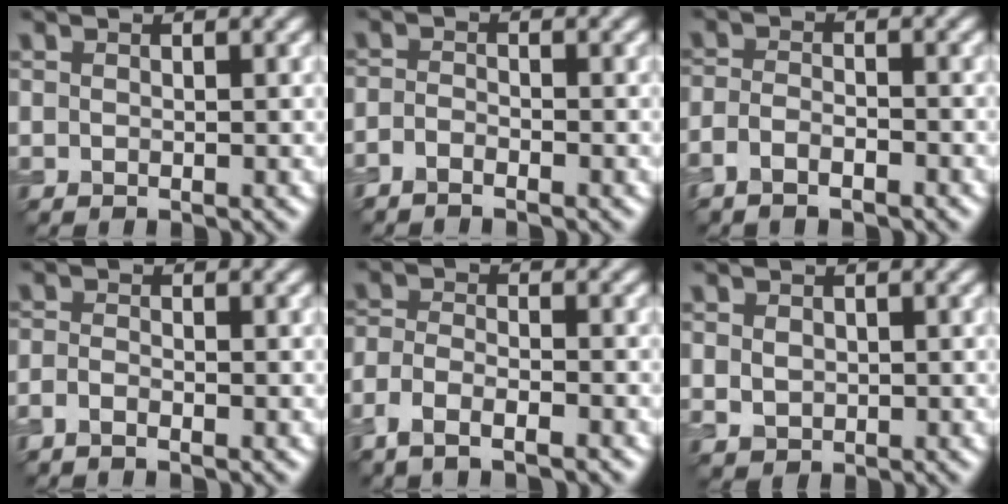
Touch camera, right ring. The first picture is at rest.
{"total": 1.3, "force": [-1.3, 0.1, 0.2], "torque": [-0.007, -0.002, -0.031]}
{"total": 2.4, "force": [-1.9, 0.8, 1.2], "torque": [-0.024, -0.003, -0.041]}
{"total": 1.2, "force": [-1.1, 0.1, 0.4], "torque": [-0.011, -0.003, -0.029]}
{"total": 3.5, "force": [-2.8, 1.0, 1.8], "torque": [-0.030, -0.004, -0.059]}
{"total": 1.1, "force": [0.1, 1.1, 0.4], "torque": [-0.003, -0.007, 0.004]}